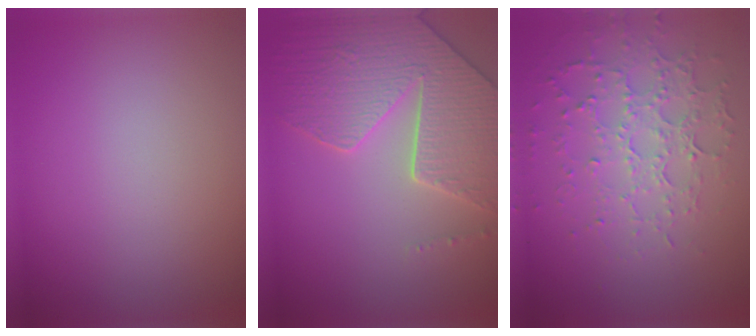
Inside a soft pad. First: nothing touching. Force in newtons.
{"total": 6.3, "press": 5.6, "slide": 3.1}
{"total": 4.9, "press": 3.5, "slide": 3.4}